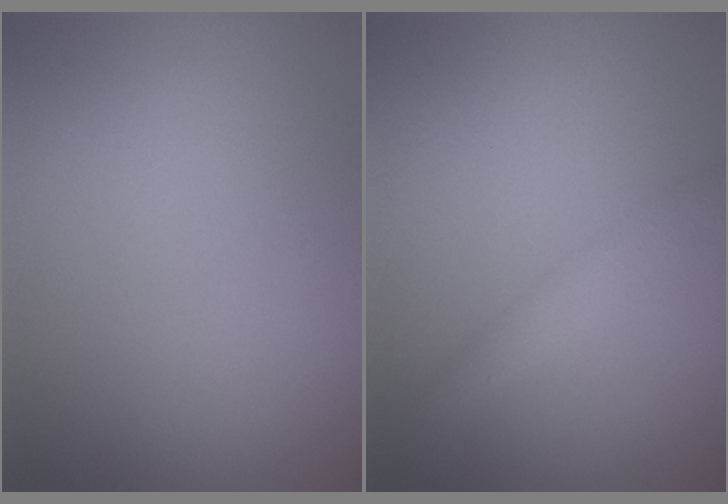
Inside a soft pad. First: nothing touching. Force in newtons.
{"total": 1.9, "press": 1.9, "slide": 0.1}